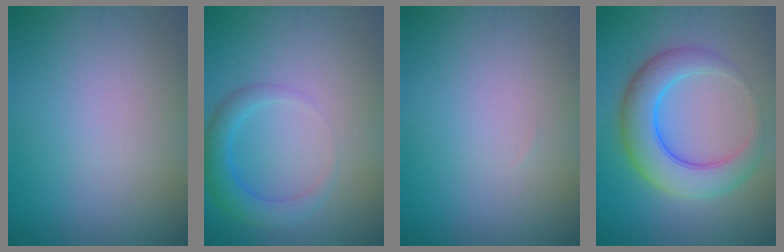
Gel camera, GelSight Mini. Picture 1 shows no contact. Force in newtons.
{"total": 2.9, "press": 2.9, "slide": 0.2}
{"total": 0.0}
{"total": 6.3, "press": 6.3, "slide": 0.1}